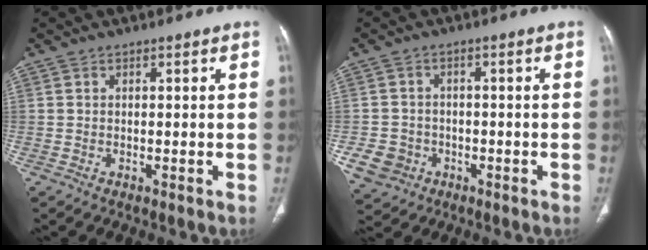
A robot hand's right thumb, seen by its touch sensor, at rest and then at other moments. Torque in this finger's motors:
{"motor_torque": [3.03, 1.54, 1.34, -1.42, 0.28]}